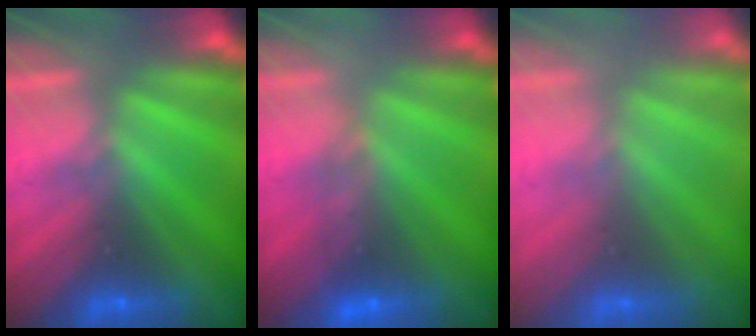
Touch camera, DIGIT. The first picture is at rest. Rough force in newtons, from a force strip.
{"total": 4.4}
{"total": 2.8}